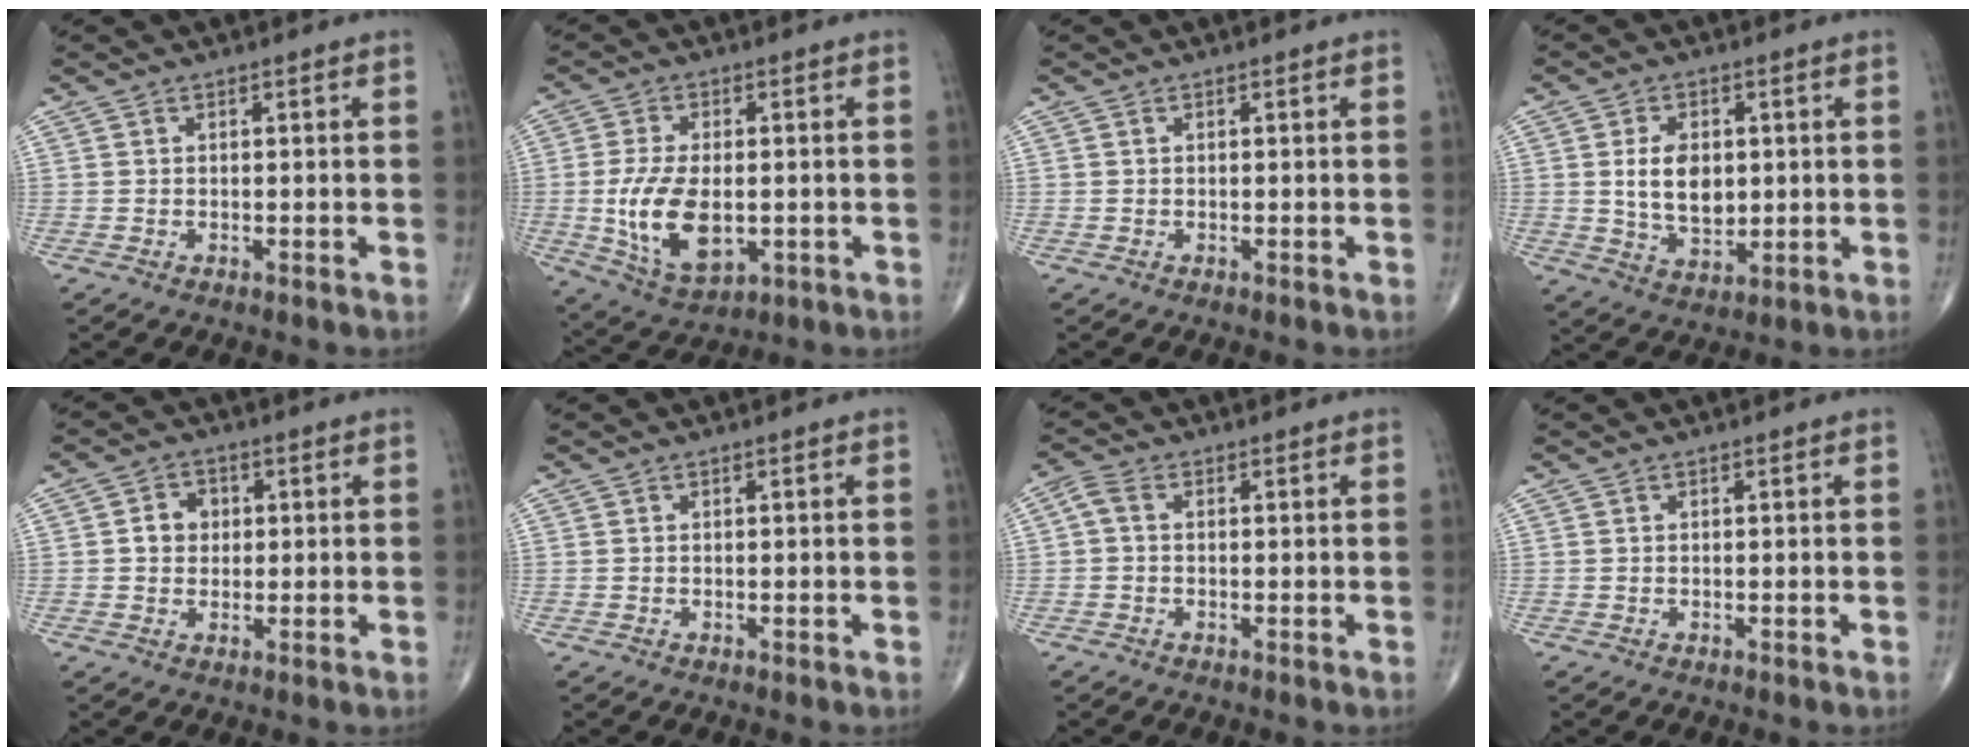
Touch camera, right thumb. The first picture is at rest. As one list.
[{"total": 12.8, "force": [-1.6, 6.9, 10.7], "torque": [-0.203, -0.011, -0.016]}, {"total": 0.0}, {"total": 9.0, "force": [1.0, 5.8, 6.8], "torque": [-0.101, -0.013, 0.024]}, {"total": 4.3, "force": [0.5, 3.7, 2.1], "torque": [-0.017, 0.007, 0.003]}, {"total": 0.0}, {"total": 2.6, "force": [0.0, 1.6, 2.0], "torque": [-0.045, 0.007, -0.008]}, {"total": 0.0}]